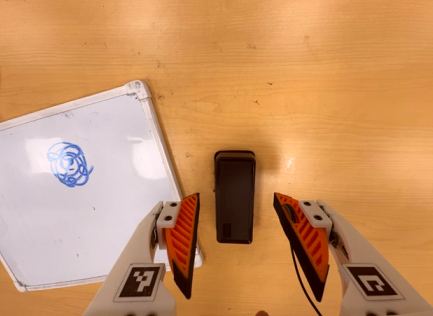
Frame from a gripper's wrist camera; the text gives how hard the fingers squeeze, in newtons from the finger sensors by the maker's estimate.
{"total": 0.0}